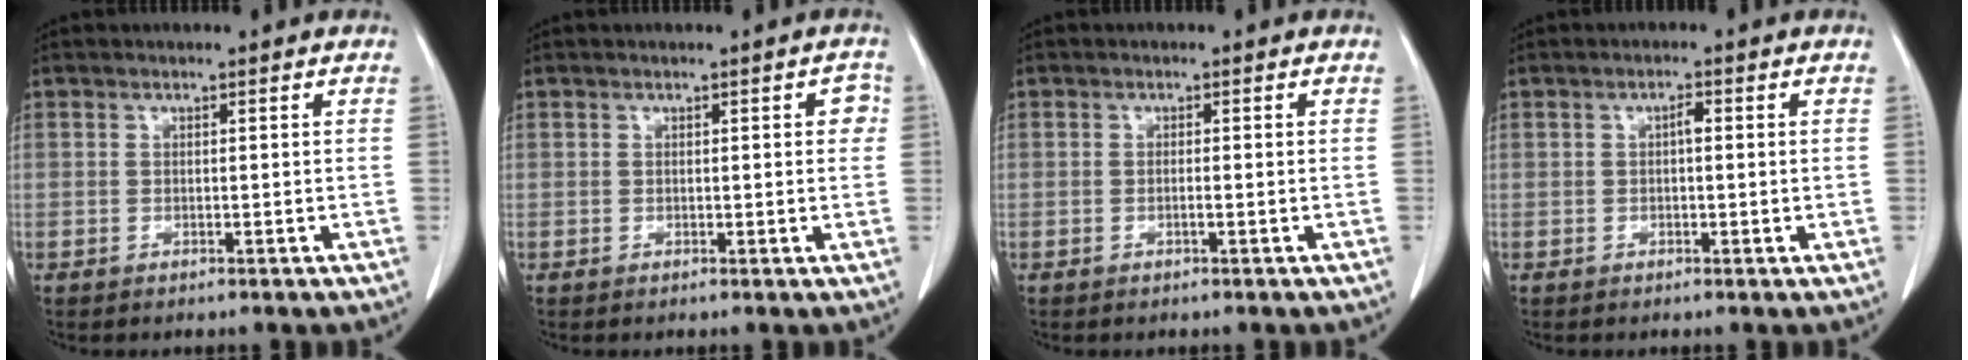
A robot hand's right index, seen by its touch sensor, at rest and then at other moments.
{"total": 2.4, "force": [0.6, 1.1, 2.0], "torque": [-0.010, 0.008, 0.005]}
{"total": 0.6, "force": [-0.2, 0.0, 0.6], "torque": [-0.010, 0.001, -0.003]}
{"total": 1.6, "force": [0.3, 0.5, 1.5], "torque": [-0.020, 0.004, 0.004]}